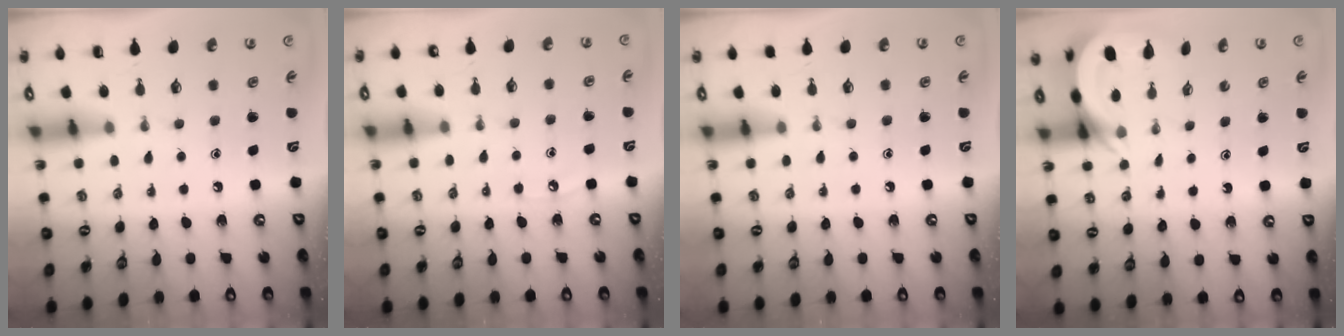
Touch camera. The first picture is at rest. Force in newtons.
{"total": 3.6, "press": 3.6, "slide": 0.5}
{"total": 1.9, "press": 1.9, "slide": 0.1}
{"total": 5.3, "press": 5.3, "slide": 0.3}